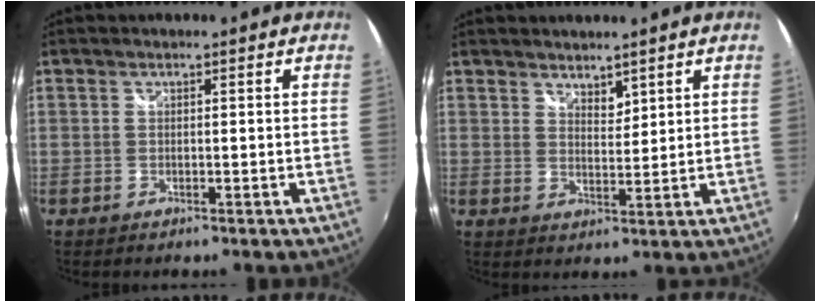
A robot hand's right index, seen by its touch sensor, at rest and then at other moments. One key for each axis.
{"total": 3.2, "fx": 2.7, "fy": 1.2, "fz": 1.0, "tx": -0.011, "ty": 0.001, "tz": 0.048}